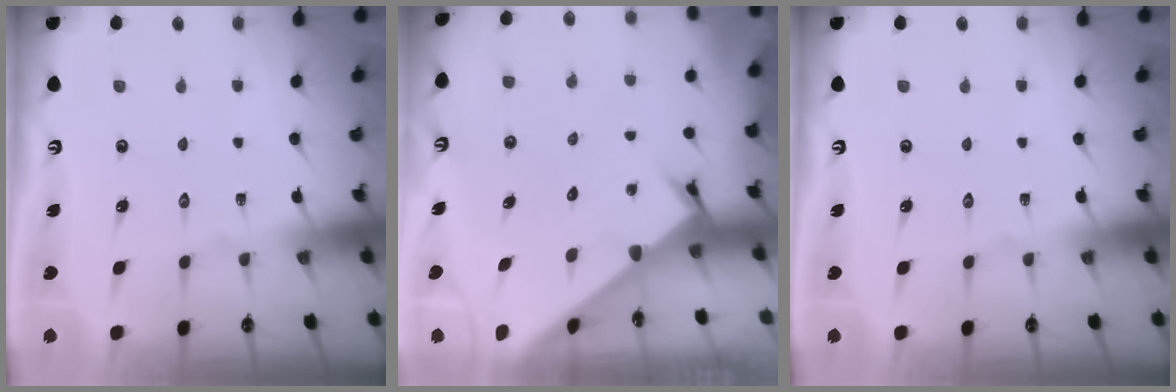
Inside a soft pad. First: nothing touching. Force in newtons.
{"total": 2.4, "press": 2.4, "slide": 0.1}
{"total": 0.0}